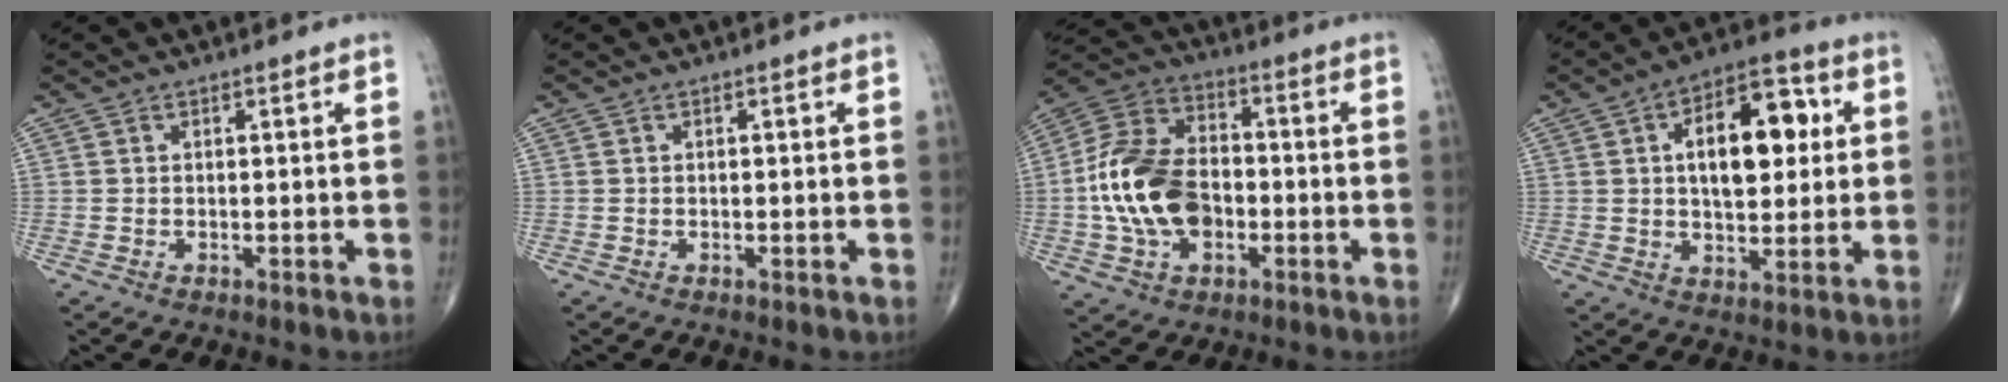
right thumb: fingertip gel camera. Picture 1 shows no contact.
{"total": 0.0}
{"total": 16.5, "force": [-2.5, 10.7, 12.3], "torque": [-0.226, 0.031, -0.047]}
{"total": 15.6, "force": [3.2, 8.2, 12.9], "torque": [-0.163, 0.009, 0.044]}